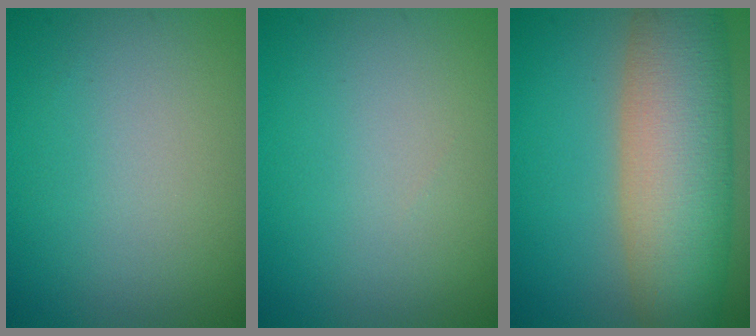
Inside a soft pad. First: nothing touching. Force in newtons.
{"total": 0.0}
{"total": 11.0, "press": 10.9, "slide": 0.8}